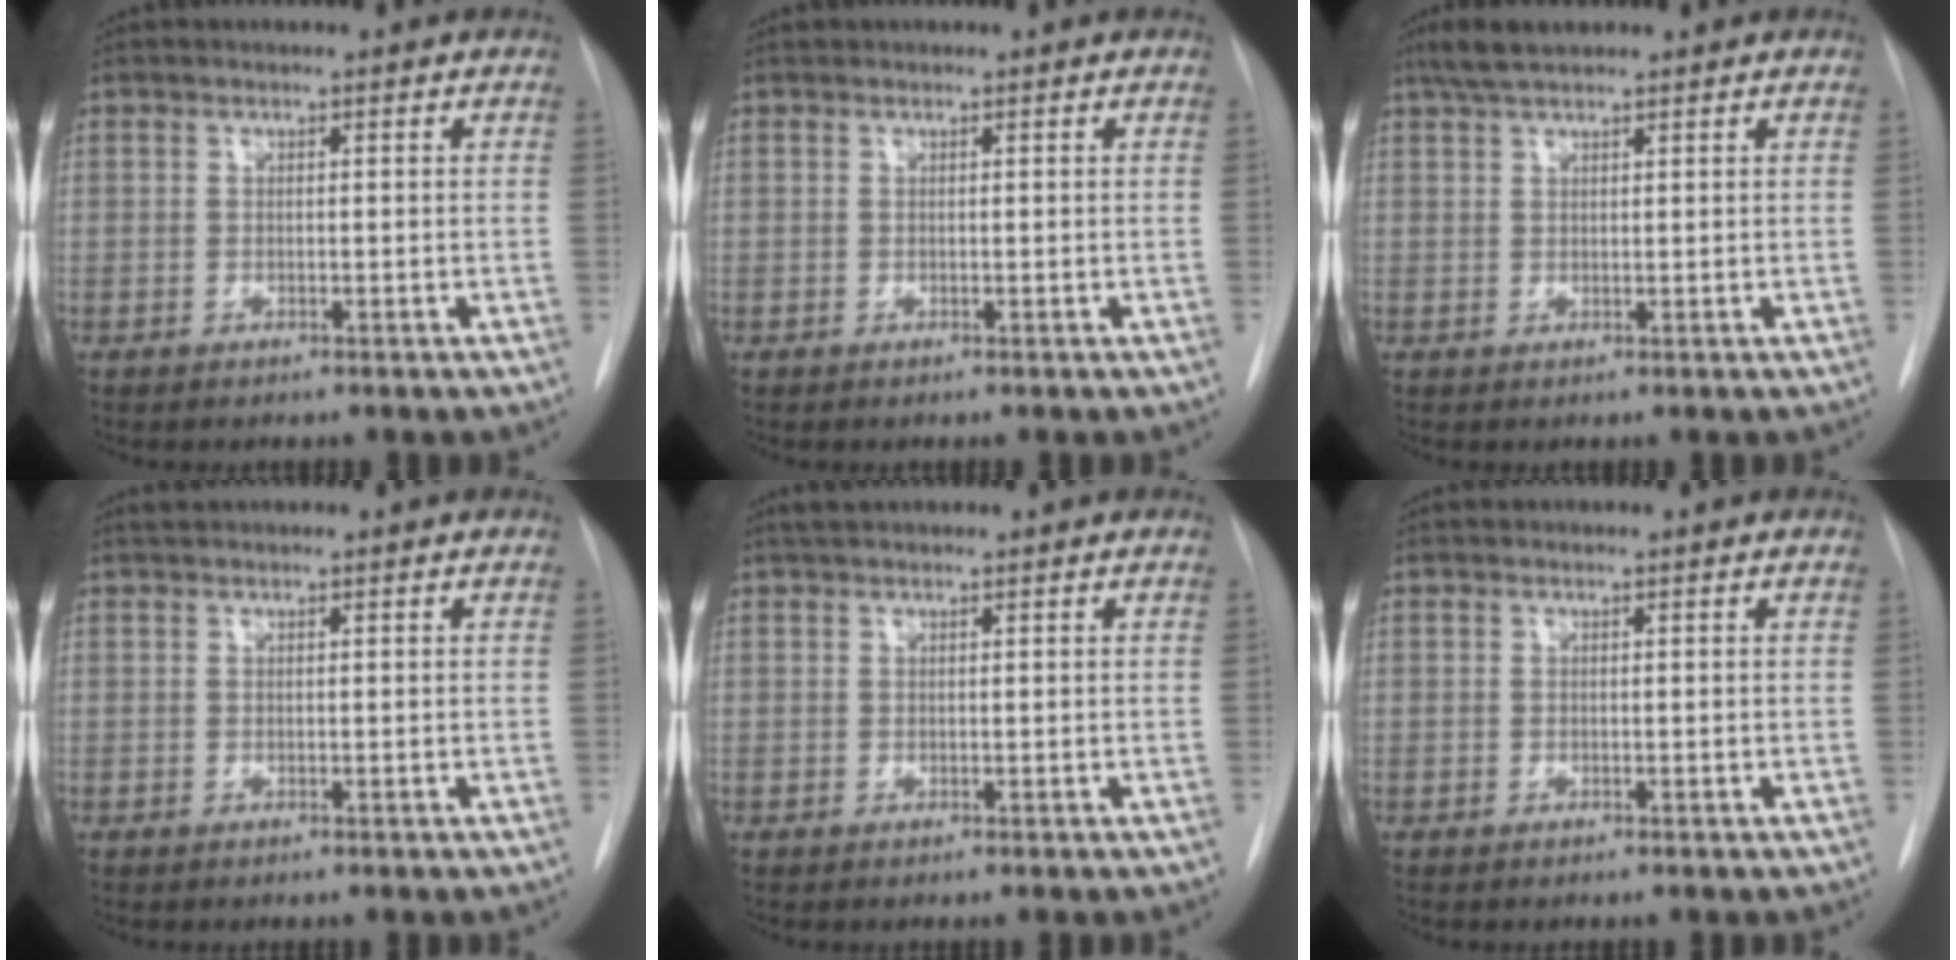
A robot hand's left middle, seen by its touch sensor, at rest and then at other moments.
{"total": 0.0}
{"total": 3.9, "force": [3.1, 0.9, 2.2], "torque": [-0.050, 0.014, 0.060]}
{"total": 0.7, "force": [0.7, 0.0, 0.2], "torque": [-0.008, 0.009, 0.016]}
{"total": 1.8, "force": [1.6, 0.3, 0.9], "torque": [-0.017, 0.016, 0.028]}
{"total": 0.0}